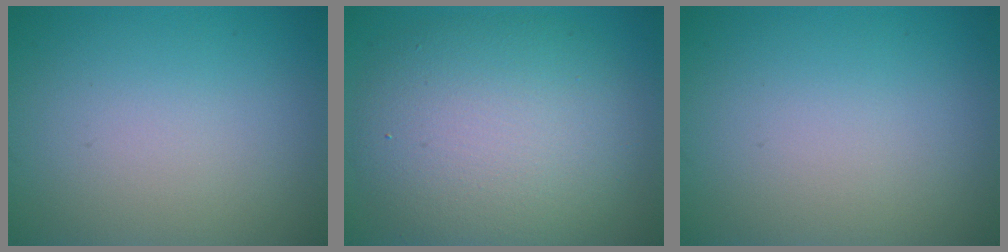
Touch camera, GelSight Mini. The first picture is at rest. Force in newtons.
{"total": 8.8, "press": 8.8, "slide": 0.6}
{"total": 0.0}